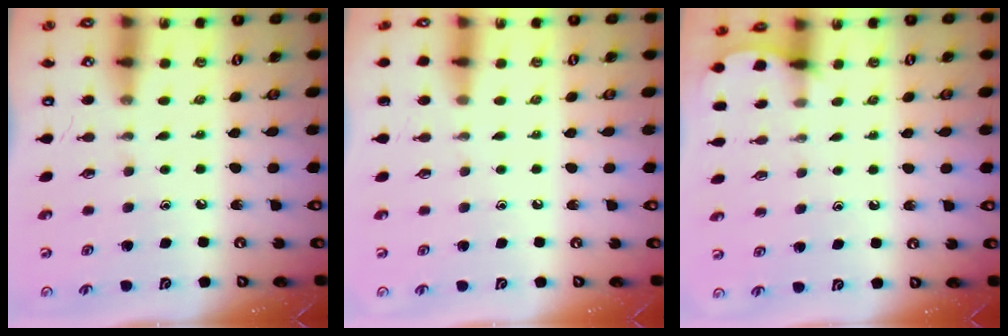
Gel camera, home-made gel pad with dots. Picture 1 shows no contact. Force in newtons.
{"total": 0.0}
{"total": 2.6, "press": 2.6, "slide": 0.3}